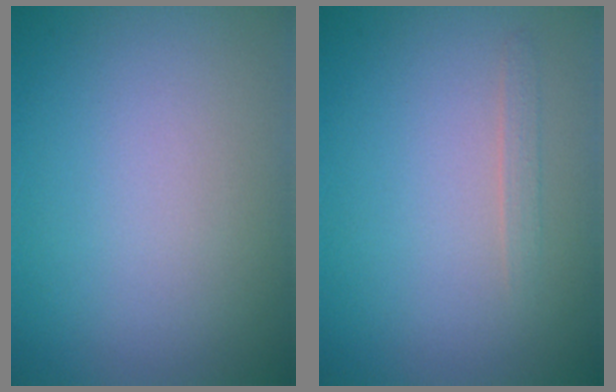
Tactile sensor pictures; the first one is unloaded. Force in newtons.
{"total": 0.9, "press": 0.8, "slide": 0.1}